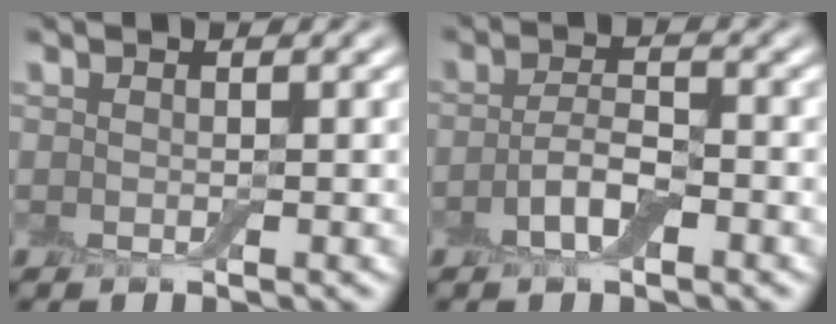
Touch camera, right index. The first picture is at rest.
{"total": 3.1, "force": [-1.2, 1.2, 2.6], "torque": [-0.055, 0.002, -0.029]}